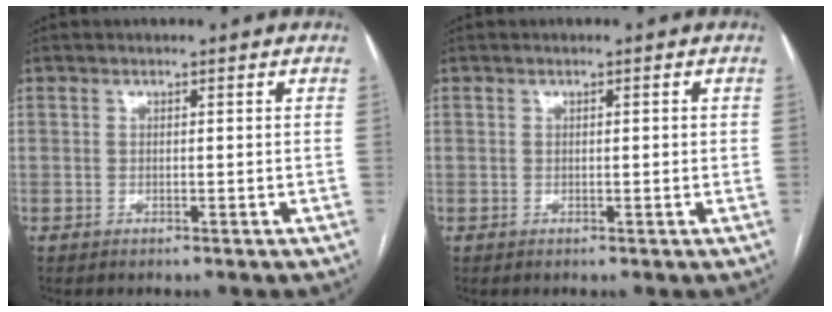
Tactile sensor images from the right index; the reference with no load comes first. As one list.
[{"total": 0.9, "force": [0.1, 0.2, 0.9], "torque": [-0.015, 0.001, 0.002]}]